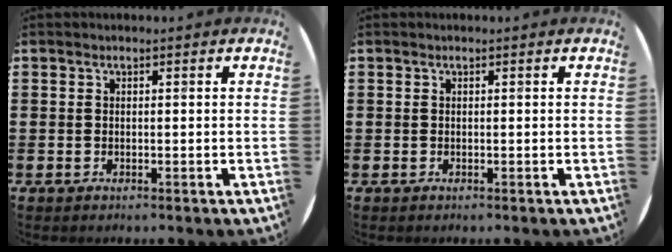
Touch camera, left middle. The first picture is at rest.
{"total": 0.0}